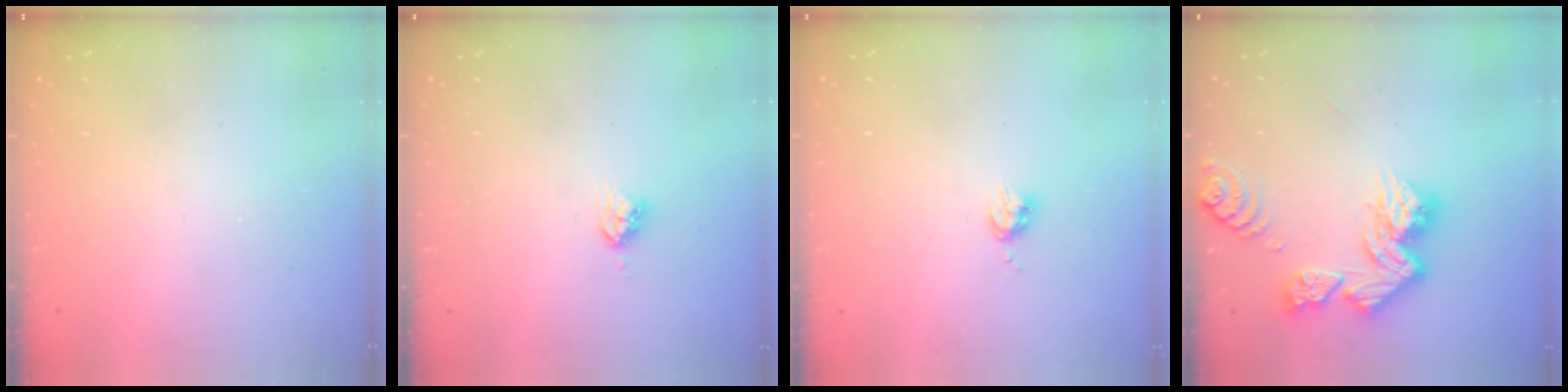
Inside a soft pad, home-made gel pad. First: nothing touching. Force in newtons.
{"total": 4.4, "press": 4.3, "slide": 0.6}
{"total": 4.0, "press": 3.9, "slide": 0.6}
{"total": 13.6, "press": 13.5, "slide": 1.6}